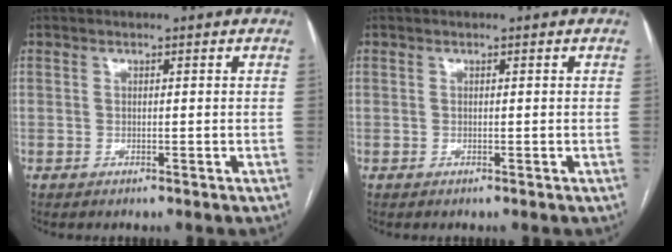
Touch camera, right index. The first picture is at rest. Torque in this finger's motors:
{"motor_torque": [0.00, 0.00, 0.00, 0.00]}